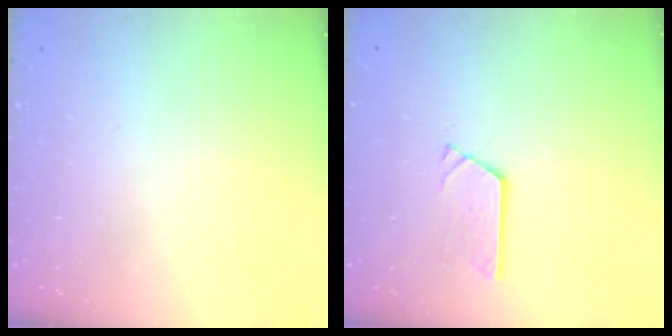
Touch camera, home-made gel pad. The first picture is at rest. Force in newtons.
{"total": 3.0, "press": 3.0, "slide": 0.2}